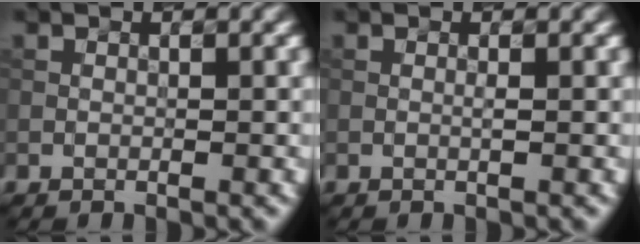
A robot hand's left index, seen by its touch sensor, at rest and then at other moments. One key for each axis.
{"total": 0.5, "fx": 0.1, "fy": 0.1, "fz": 0.5, "tx": -0.007, "ty": 0.001, "tz": 0.000}